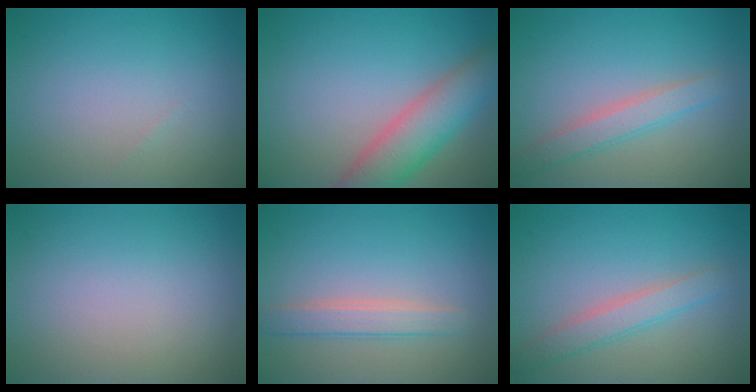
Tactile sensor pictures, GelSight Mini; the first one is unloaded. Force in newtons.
{"total": 6.0, "press": 5.9, "slide": 0.4}
{"total": 2.5, "press": 2.5, "slide": 0.1}
{"total": 0.0}
{"total": 2.4, "press": 2.4, "slide": 0.2}
{"total": 2.5, "press": 2.5, "slide": 0.1}